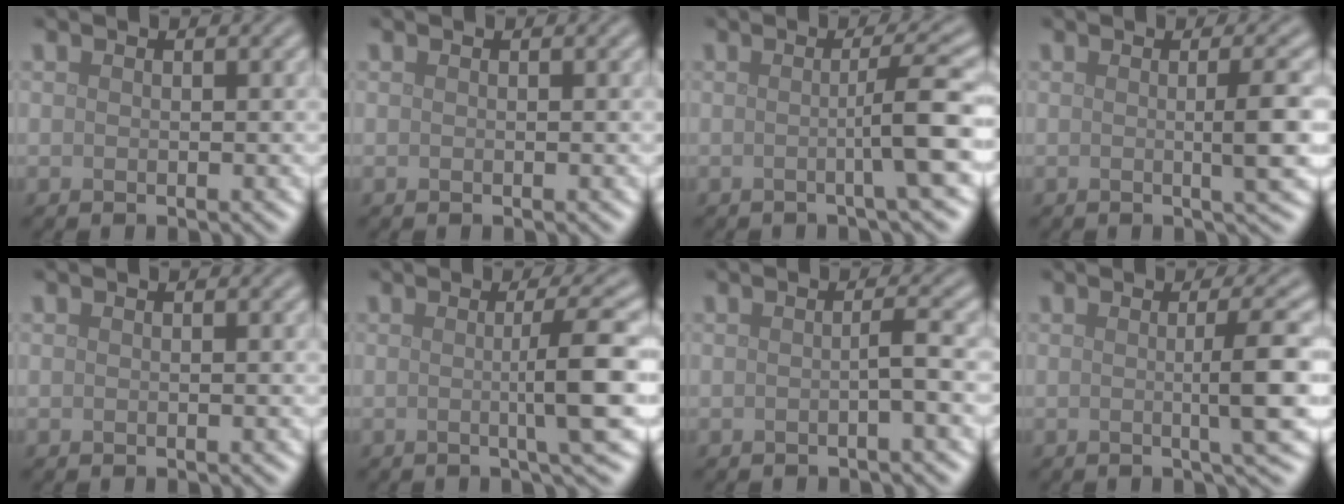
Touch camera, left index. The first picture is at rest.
{"total": 0.0}
{"total": 4.4, "force": [-0.4, 0.5, 4.4], "torque": [-0.056, 0.000, -0.017]}
{"total": 3.8, "force": [0.0, 0.7, 3.7], "torque": [-0.048, -0.001, -0.004]}
{"total": 0.0}
{"total": 5.3, "force": [0.0, 0.7, 5.2], "torque": [-0.072, 0.002, -0.004]}
{"total": 1.7, "force": [-0.3, 0.3, 1.7], "torque": [-0.022, 0.003, -0.012]}
{"total": 4.8, "force": [0.0, 0.7, 4.7], "torque": [-0.063, 0.000, -0.003]}